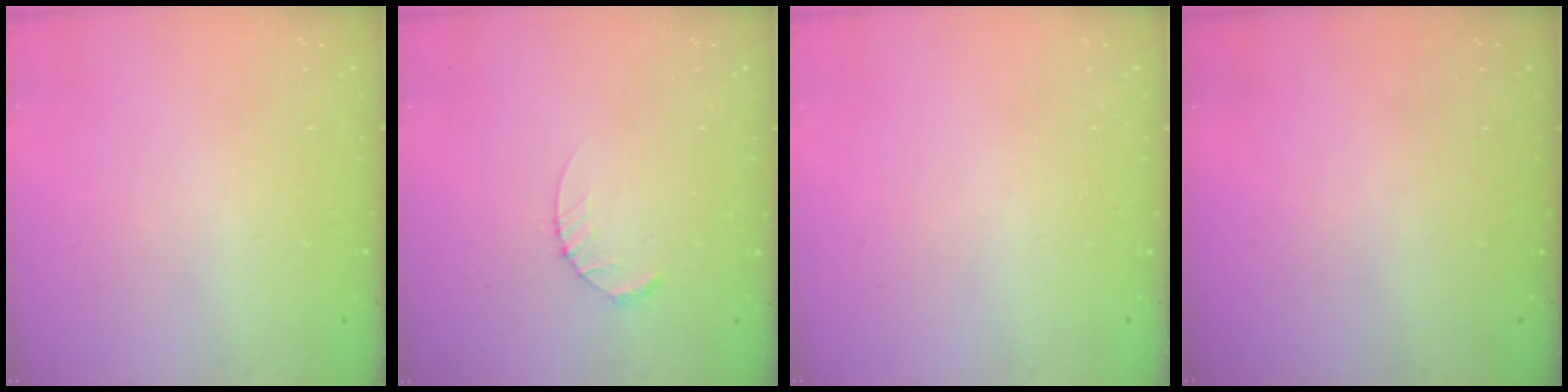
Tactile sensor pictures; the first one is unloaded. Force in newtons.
{"total": 2.6, "press": 2.6, "slide": 0.4}
{"total": 0.0}
{"total": 0.0}